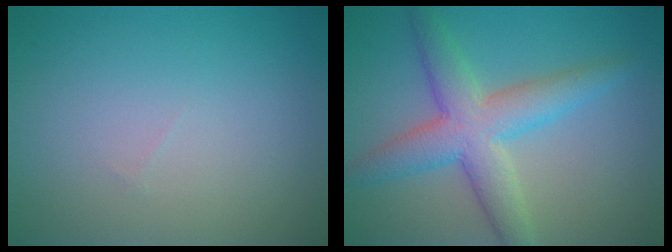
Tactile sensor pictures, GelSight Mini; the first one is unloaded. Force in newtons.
{"total": 5.9, "press": 5.9, "slide": 0.1}